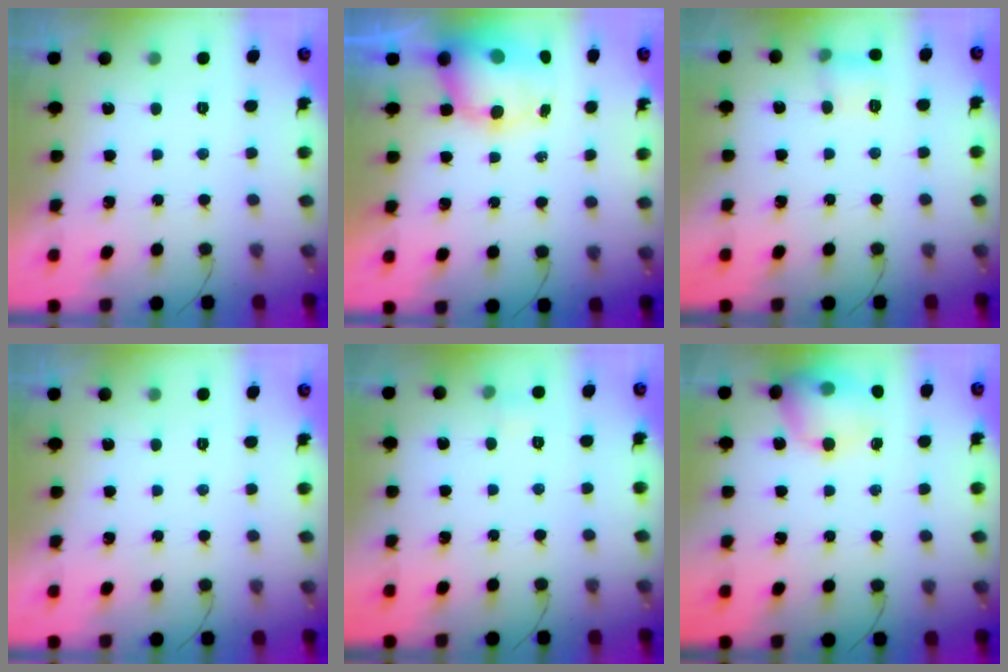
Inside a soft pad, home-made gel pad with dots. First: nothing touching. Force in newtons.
{"total": 9.3, "press": 9.0, "slide": 2.5}
{"total": 6.5, "press": 6.2, "slide": 1.9}
{"total": 0.0}
{"total": 3.0, "press": 2.8, "slide": 1.0}
{"total": 15.0, "press": 14.9, "slide": 2.2}